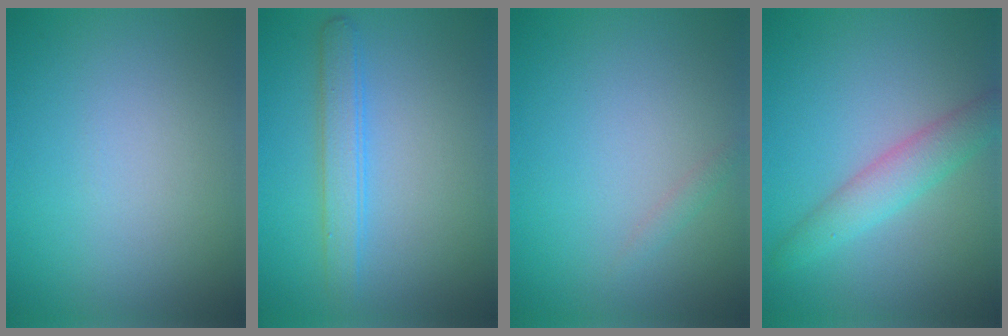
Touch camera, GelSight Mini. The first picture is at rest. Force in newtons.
{"total": 2.5, "press": 2.5, "slide": 0.1}
{"total": 0.7, "press": 0.7, "slide": 0.1}
{"total": 3.3, "press": 3.3, "slide": 0.1}